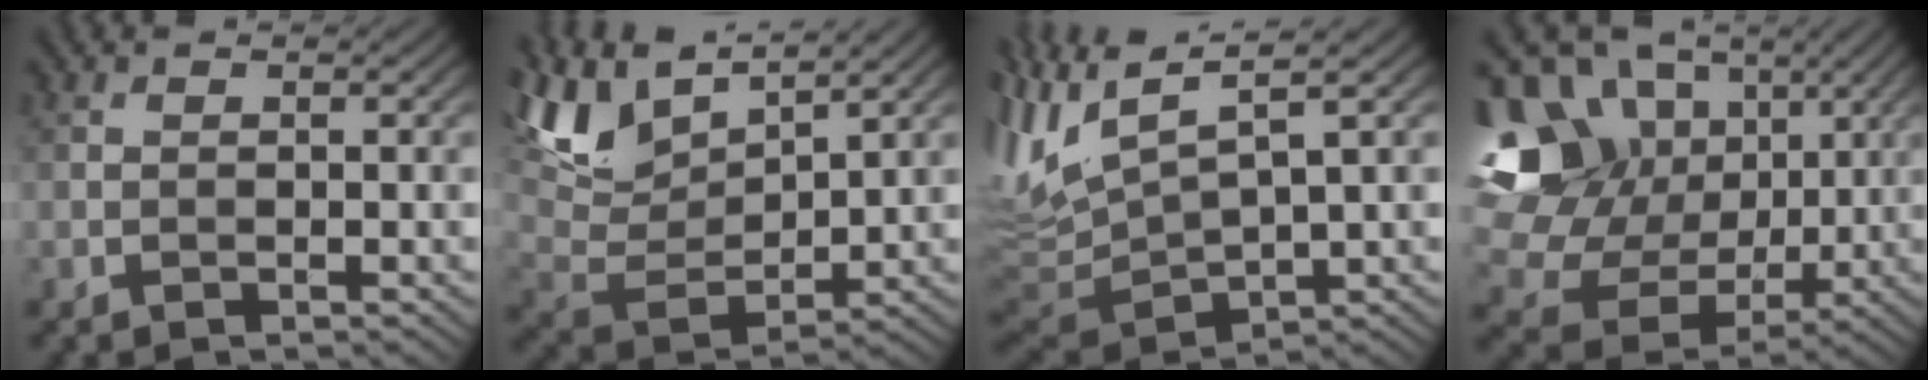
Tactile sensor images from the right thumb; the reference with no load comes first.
{"total": 11.7, "force": [8.2, 4.2, 7.3], "torque": [-0.191, 0.016, 0.164]}
{"total": 10.1, "force": [3.2, 3.1, 9.1], "torque": [-0.216, 0.008, 0.064]}
{"total": 17.2, "force": [3.4, 14.6, 8.4], "torque": [-0.254, 0.018, 0.083]}